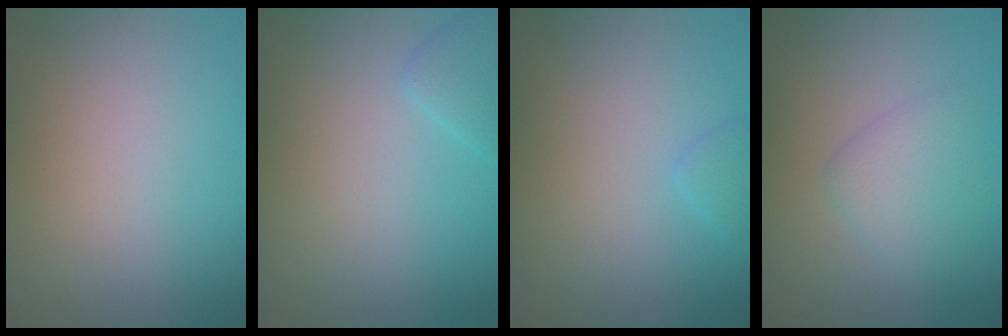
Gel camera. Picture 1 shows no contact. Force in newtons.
{"total": 1.4, "press": 1.4, "slide": 0.1}
{"total": 1.0, "press": 1.0, "slide": 0.1}
{"total": 2.5, "press": 2.5, "slide": 0.1}